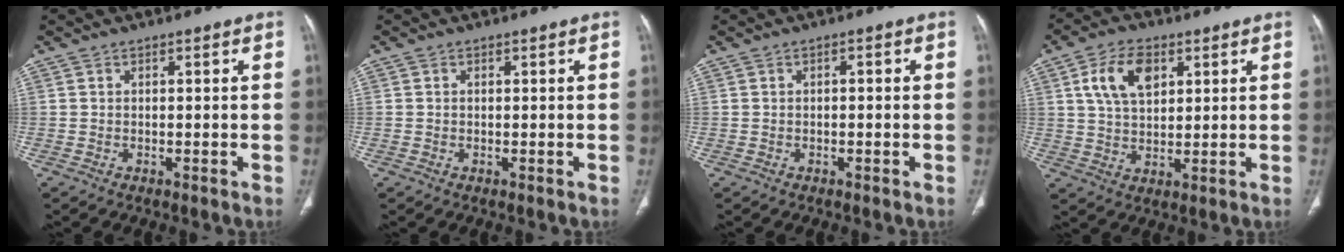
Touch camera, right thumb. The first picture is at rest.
{"total": 0.0}
{"total": 0.8, "force": [-0.1, 0.4, 0.7], "torque": [-0.006, 0.004, -0.004]}
{"total": 9.6, "force": [3.6, 5.8, 6.8], "torque": [-0.112, -0.009, 0.068]}